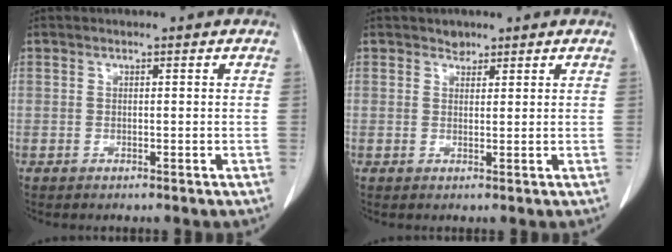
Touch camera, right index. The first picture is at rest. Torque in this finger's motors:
{"motor_torque": [0.00, 0.00, 0.00, 0.00]}